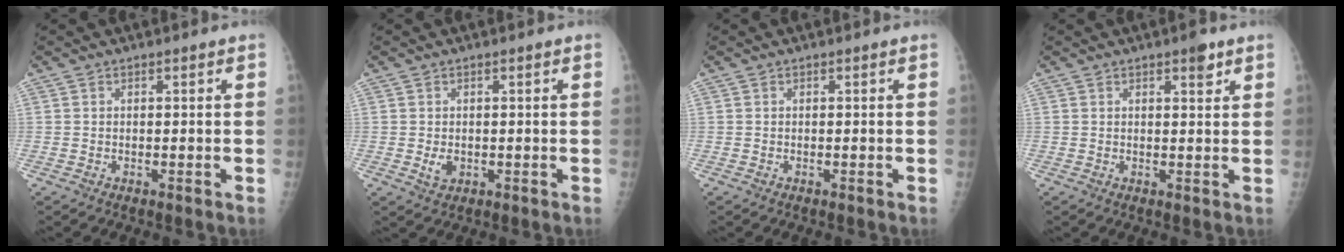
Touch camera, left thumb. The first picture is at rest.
{"total": 2.3, "force": [-0.1, 1.6, 1.6], "torque": [-0.021, -0.003, 0.003]}
{"total": 0.0}
{"total": 2.7, "force": [1.7, 0.9, 1.9], "torque": [-0.019, -0.008, 0.022]}